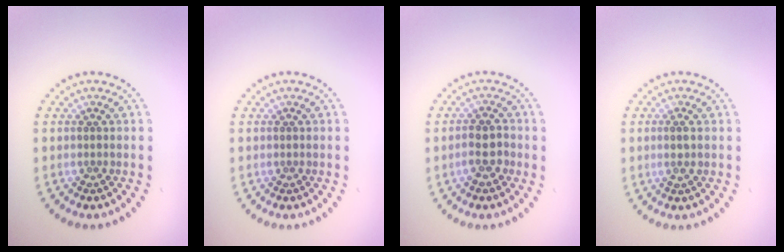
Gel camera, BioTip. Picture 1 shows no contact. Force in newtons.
{"total": 0.0}
{"total": 2.2, "press": 2.1, "slide": 0.7}
{"total": 0.9, "press": 0.7, "slide": 0.6}